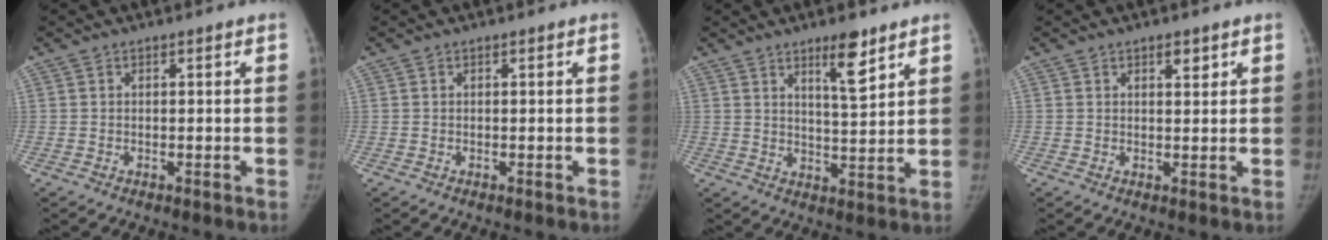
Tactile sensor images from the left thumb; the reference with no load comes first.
{"total": 0.0}
{"total": 7.3, "force": [4.8, 1.6, 5.3], "torque": [-0.074, -0.037, 0.077]}
{"total": 2.2, "force": [1.4, 1.0, 1.4], "torque": [-0.010, -0.008, 0.021]}